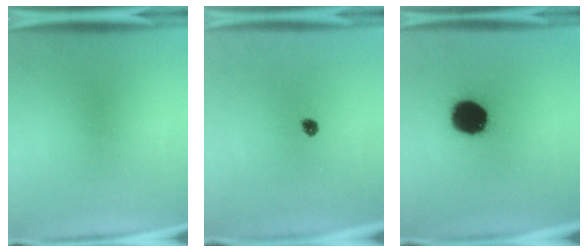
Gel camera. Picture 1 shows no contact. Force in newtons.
{"total": 1.9}
{"total": 16.0}